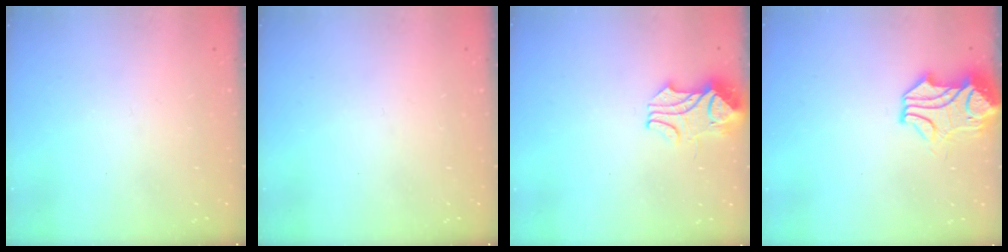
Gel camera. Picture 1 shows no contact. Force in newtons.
{"total": 0.0}
{"total": 2.4, "press": 2.3, "slide": 0.8}
{"total": 6.3, "press": 6.2, "slide": 0.9}